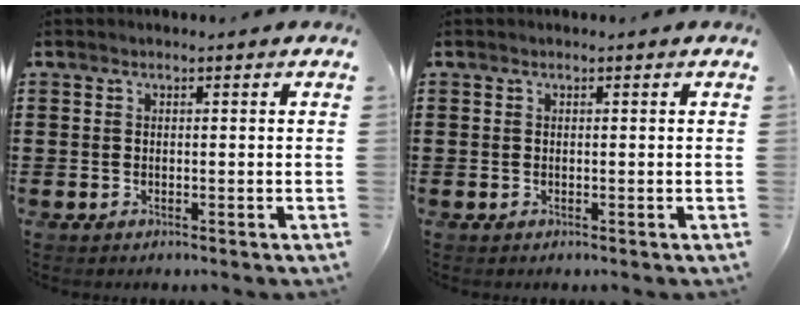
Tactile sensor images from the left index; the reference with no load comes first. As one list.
[{"total": 0.0}]